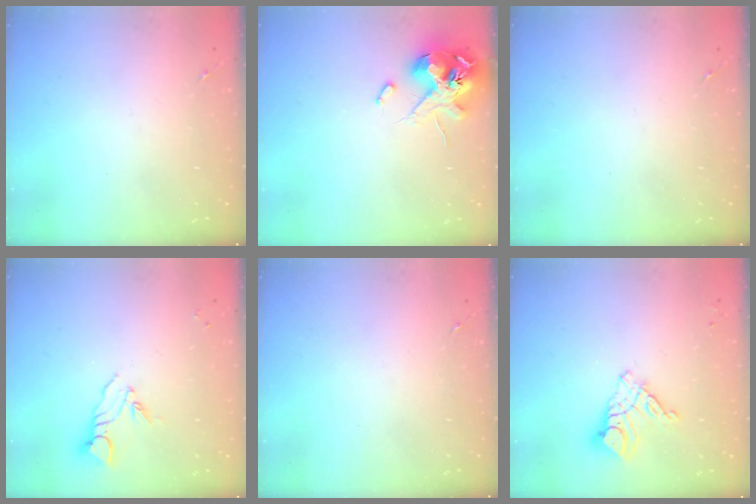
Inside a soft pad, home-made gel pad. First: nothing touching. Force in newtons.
{"total": 13.6, "press": 13.5, "slide": 1.9}
{"total": 0.0}
{"total": 6.1, "press": 6.1, "slide": 0.5}
{"total": 0.0}
{"total": 9.7, "press": 9.7, "slide": 1.1}